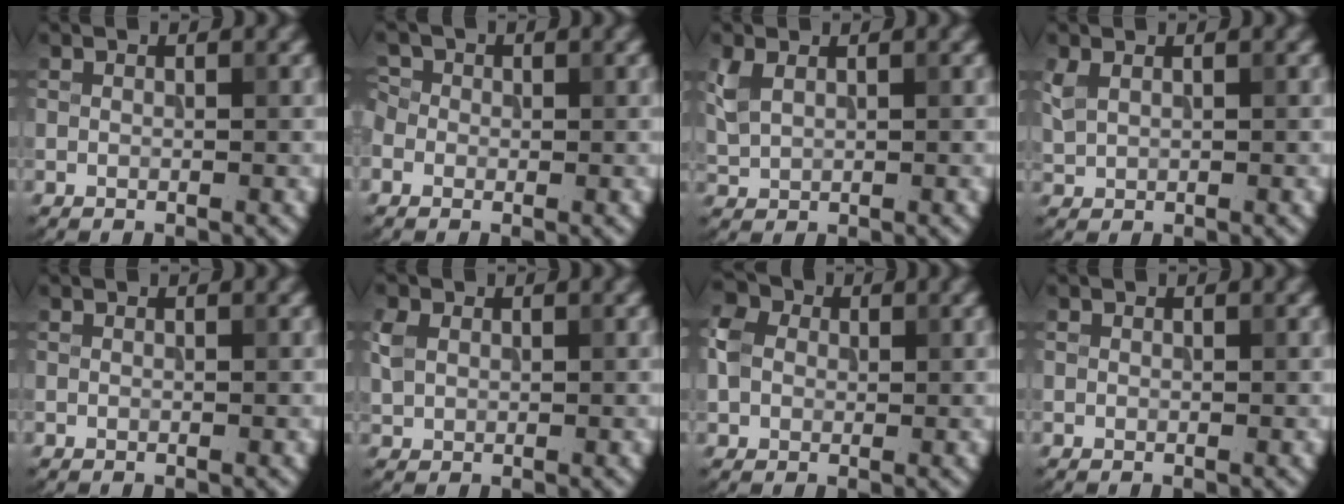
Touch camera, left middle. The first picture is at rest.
{"total": 2.2, "force": [0.1, 2.0, 0.9], "torque": [-0.013, 0.012, -0.011]}
{"total": 2.2, "force": [1.1, 1.3, 1.4], "torque": [-0.039, 0.002, 0.027]}
{"total": 1.5, "force": [0.8, 0.9, 0.9], "torque": [-0.024, 0.001, 0.021]}
{"total": 0.0}
{"total": 2.0, "force": [0.7, 1.6, 1.0], "torque": [-0.022, 0.004, 0.013]}
{"total": 3.5, "force": [0.2, 3.0, 1.8], "torque": [-0.043, 0.010, -0.004]}
{"total": 0.0}